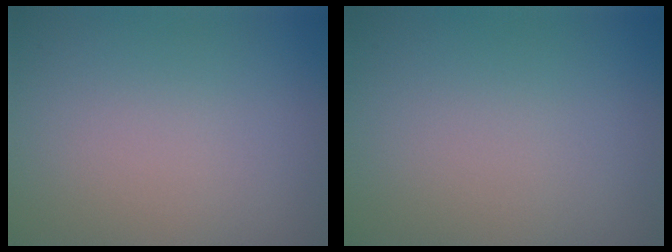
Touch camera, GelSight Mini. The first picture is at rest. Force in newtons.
{"total": 0.0}